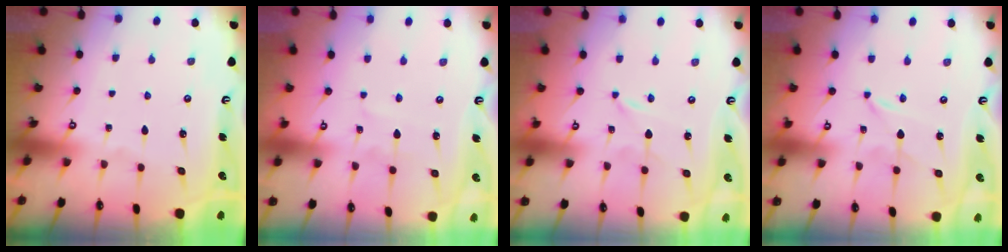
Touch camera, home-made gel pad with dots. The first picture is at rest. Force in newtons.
{"total": 3.9, "press": 3.9, "slide": 0.3}
{"total": 0.0}
{"total": 1.1, "press": 1.1, "slide": 0.1}